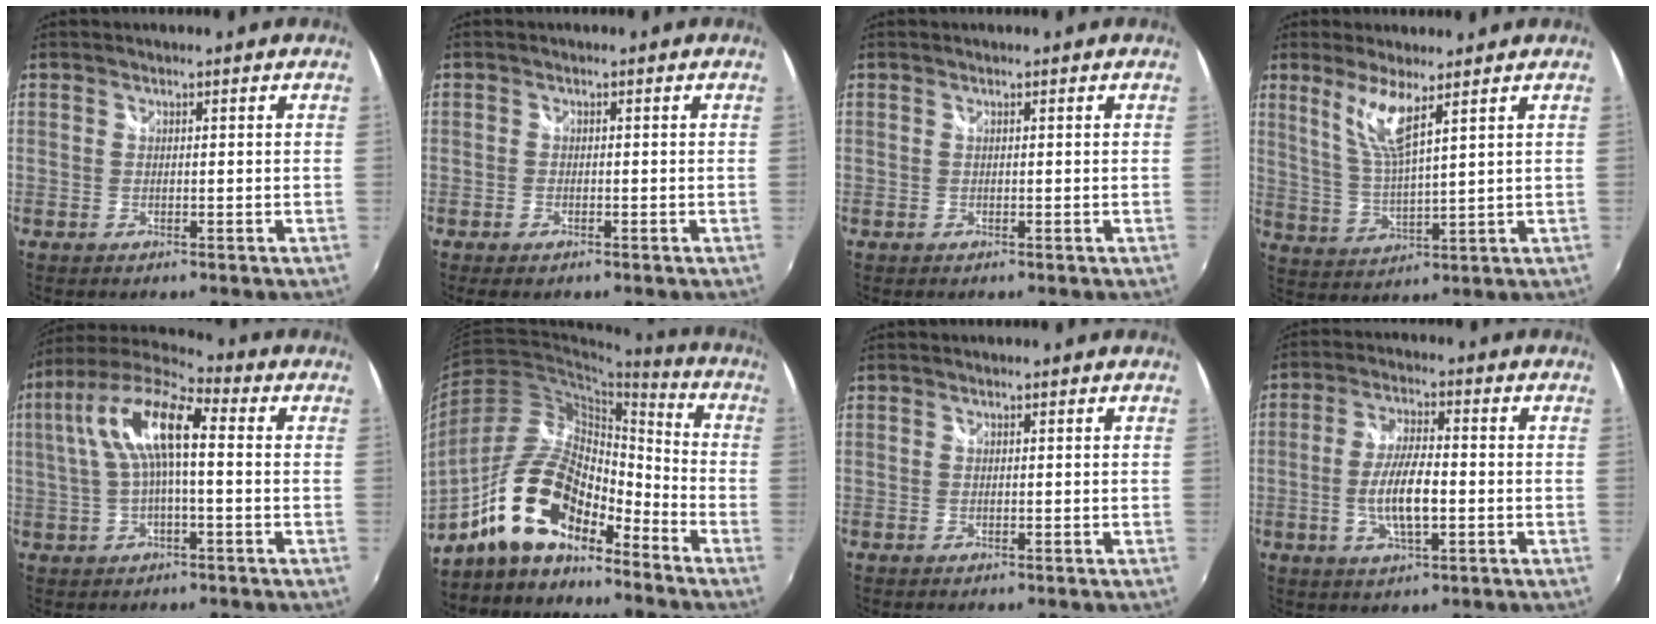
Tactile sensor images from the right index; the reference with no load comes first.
{"total": 1.9, "force": [-1.3, 0.8, 1.0], "torque": [-0.024, -0.005, -0.024]}
{"total": 0.0}
{"total": 7.3, "force": [4.5, 0.5, 5.8], "torque": [-0.117, -0.011, 0.094]}
{"total": 12.9, "force": [1.8, 3.9, 12.2], "torque": [-0.235, 0.025, 0.026]}
{"total": 15.9, "force": [-11.2, 6.5, 9.4], "torque": [-0.186, 0.017, -0.215]}
{"total": 0.0}
{"total": 8.5, "force": [-1.8, 2.5, 7.9], "torque": [-0.155, -0.003, -0.032]}